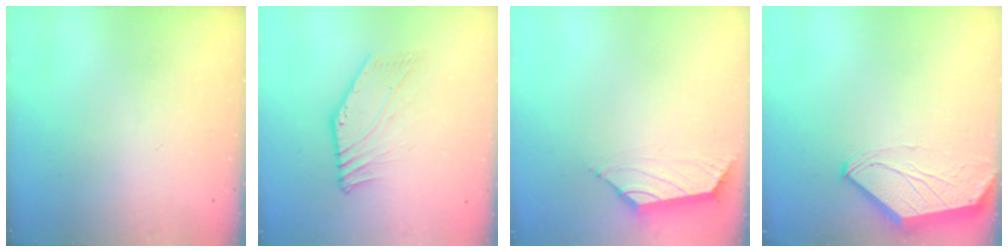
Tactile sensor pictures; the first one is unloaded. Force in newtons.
{"total": 0.6, "press": 0.1, "slide": 0.6}
{"total": 1.7, "press": 1.6, "slide": 0.6}
{"total": 0.0}